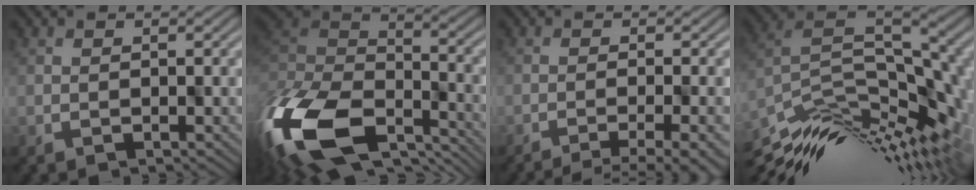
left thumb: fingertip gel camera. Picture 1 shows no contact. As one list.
[{"total": 15.4, "force": [-6.2, 8.5, 11.2], "torque": [-0.291, -0.041, -0.079]}, {"total": 7.0, "force": [-5.0, 0.9, 4.8], "torque": [-0.071, -0.002, -0.061]}, {"total": 11.5, "force": [-5.1, 3.6, 9.7], "torque": [-0.199, 0.000, -0.092]}]